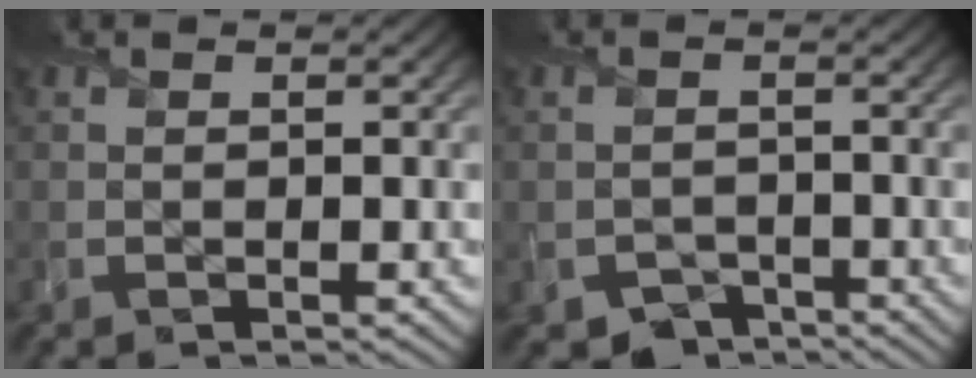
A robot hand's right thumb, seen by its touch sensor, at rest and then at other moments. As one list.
[{"total": 3.0, "force": [-2.4, 1.8, 0.5], "torque": [-0.002, -0.012, -0.045]}]